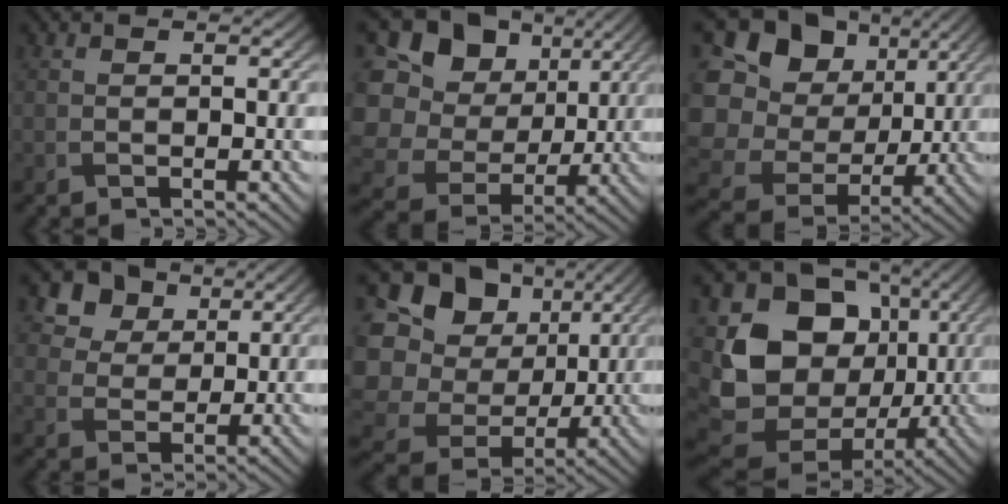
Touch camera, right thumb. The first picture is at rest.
{"total": 18.5, "force": [3.2, 16.0, 8.8], "torque": [-0.276, 0.014, 0.071]}
{"total": 20.7, "force": [2.8, 18.1, 9.5], "torque": [-0.282, 0.001, 0.055]}
{"total": 7.4, "force": [4.0, 5.4, 3.0], "torque": [-0.084, -0.012, 0.077]}
{"total": 21.1, "force": [2.7, 18.6, 9.6], "torque": [-0.286, 0.005, 0.054]}
{"total": 17.3, "force": [0.1, 14.2, 9.9], "torque": [-0.217, -0.034, 0.014]}